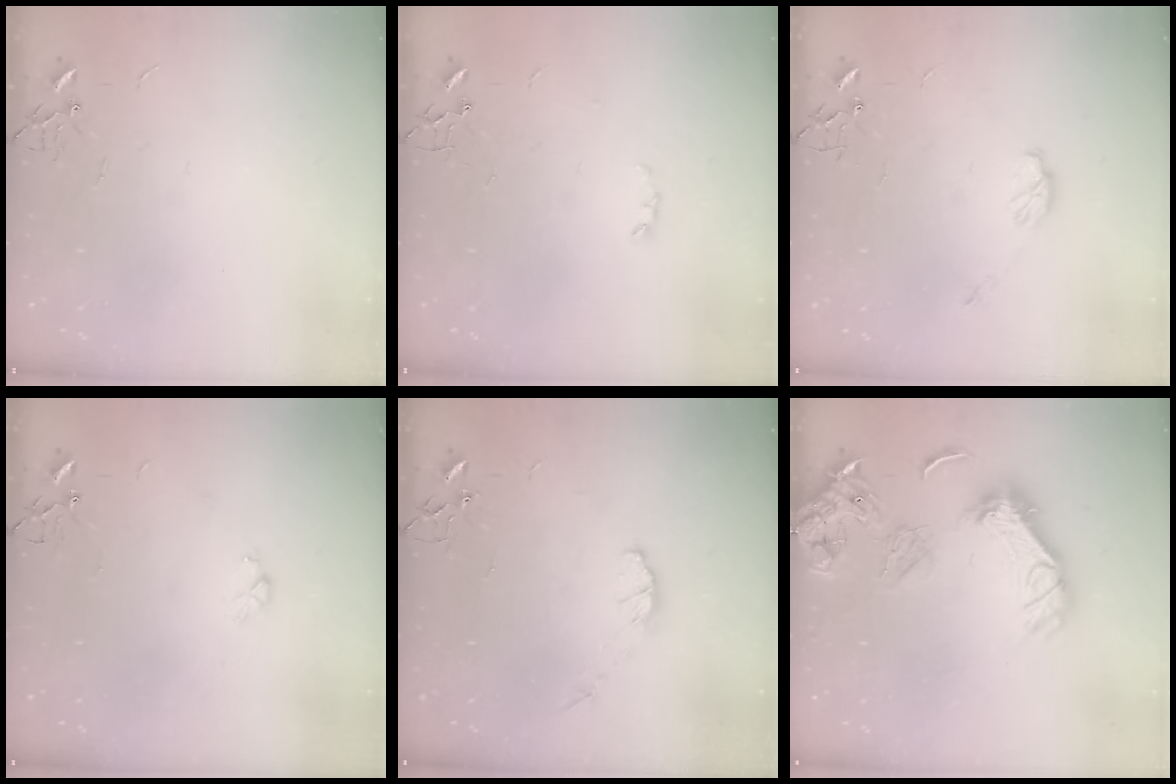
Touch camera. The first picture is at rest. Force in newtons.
{"total": 2.8, "press": 2.7, "slide": 0.5}
{"total": 5.5, "press": 5.5, "slide": 0.4}
{"total": 3.7, "press": 3.6, "slide": 0.9}
{"total": 5.9, "press": 5.9, "slide": 0.9}
{"total": 17.1, "press": 17.0, "slide": 2.4}